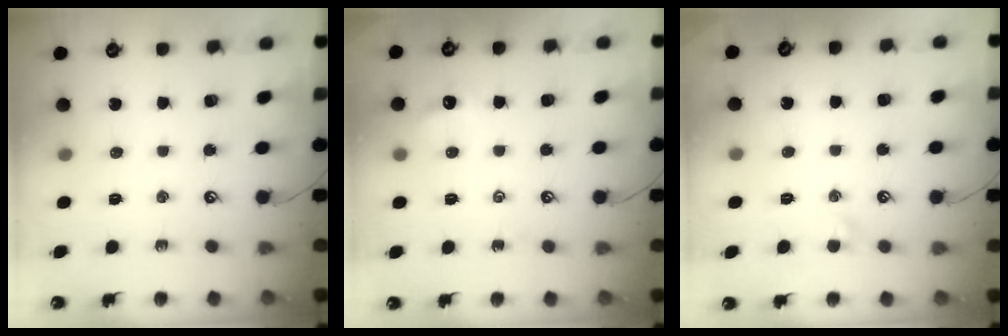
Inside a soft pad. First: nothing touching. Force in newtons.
{"total": 2.0, "press": 2.0, "slide": 0.5}
{"total": 0.6, "press": 0.3, "slide": 0.5}